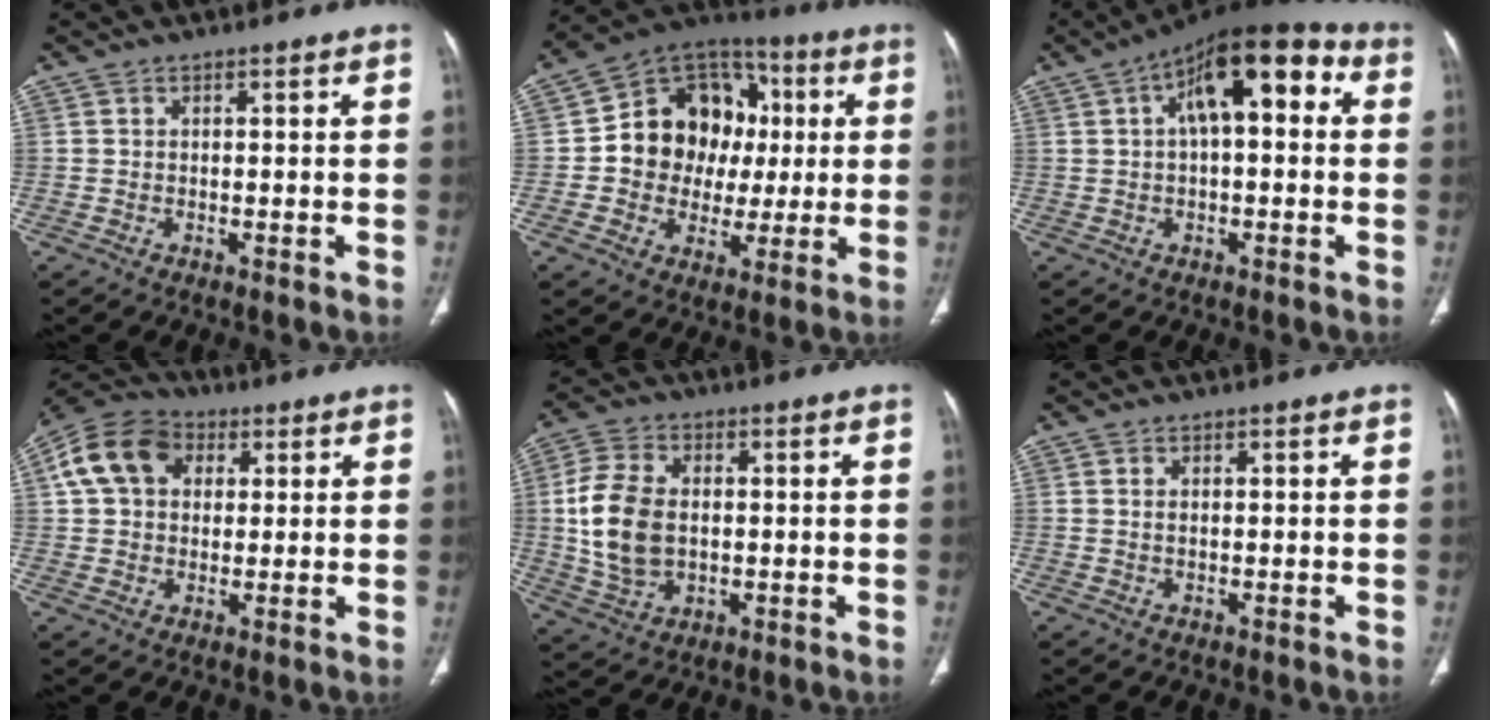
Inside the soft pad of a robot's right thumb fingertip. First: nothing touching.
{"total": 17.5, "force": [1.2, 14.6, 9.5], "torque": [-0.096, 0.027, 0.020]}
{"total": 15.1, "force": [3.8, 6.7, 13.0], "torque": [-0.172, 0.038, 0.048]}
{"total": 12.6, "force": [3.6, 9.6, 7.4], "torque": [-0.127, 0.019, 0.054]}
{"total": 12.8, "force": [0.4, 8.6, 9.5], "torque": [-0.188, 0.004, 0.014]}
{"total": 0.7, "force": [0.2, 0.3, 0.6], "torque": [-0.015, 0.001, 0.006]}